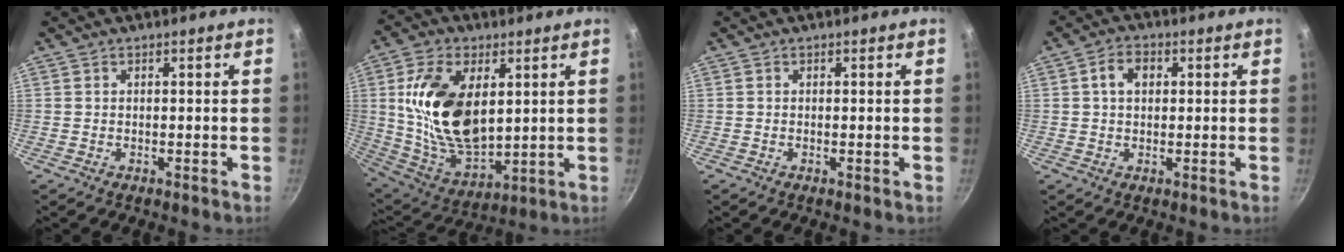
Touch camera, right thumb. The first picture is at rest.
{"total": 19.4, "force": [4.0, 11.4, 15.2], "torque": [-0.266, -0.023, 0.089]}
{"total": 0.0}
{"total": 4.6, "force": [1.0, 3.3, 3.1], "torque": [-0.038, 0.009, 0.011]}